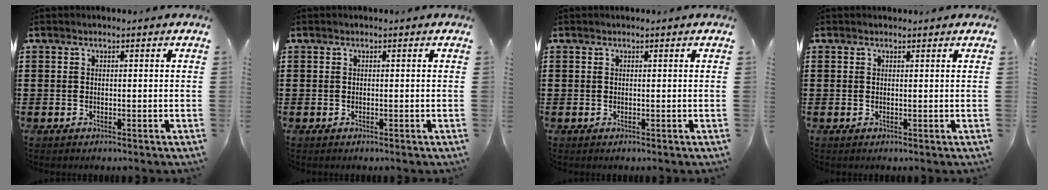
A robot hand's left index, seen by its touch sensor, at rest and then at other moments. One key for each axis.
{"total": 0.0}
{"total": 0.0}
{"total": 0.5, "fx": 0.4, "fy": 0.3, "fz": 0.0, "tx": -0.001, "ty": 0.001, "tz": 0.009}